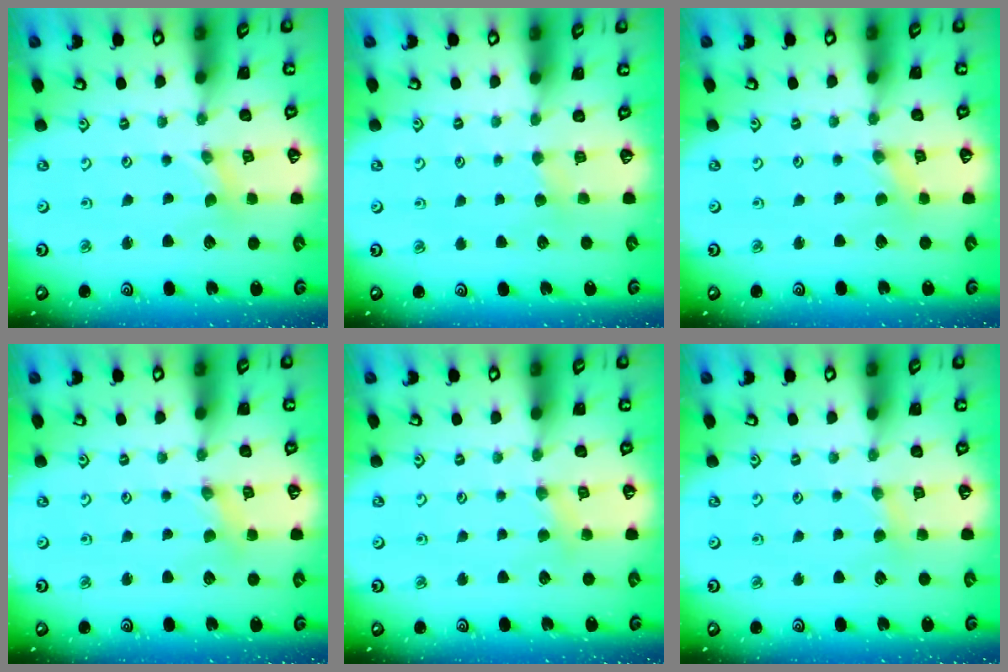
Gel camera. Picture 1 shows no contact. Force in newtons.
{"total": 3.0, "press": 2.9, "slide": 0.5}
{"total": 0.0}
{"total": 1.3, "press": 1.3, "slide": 0.3}
{"total": 3.6, "press": 3.6, "slide": 0.6}
{"total": 2.7, "press": 2.7, "slide": 0.4}